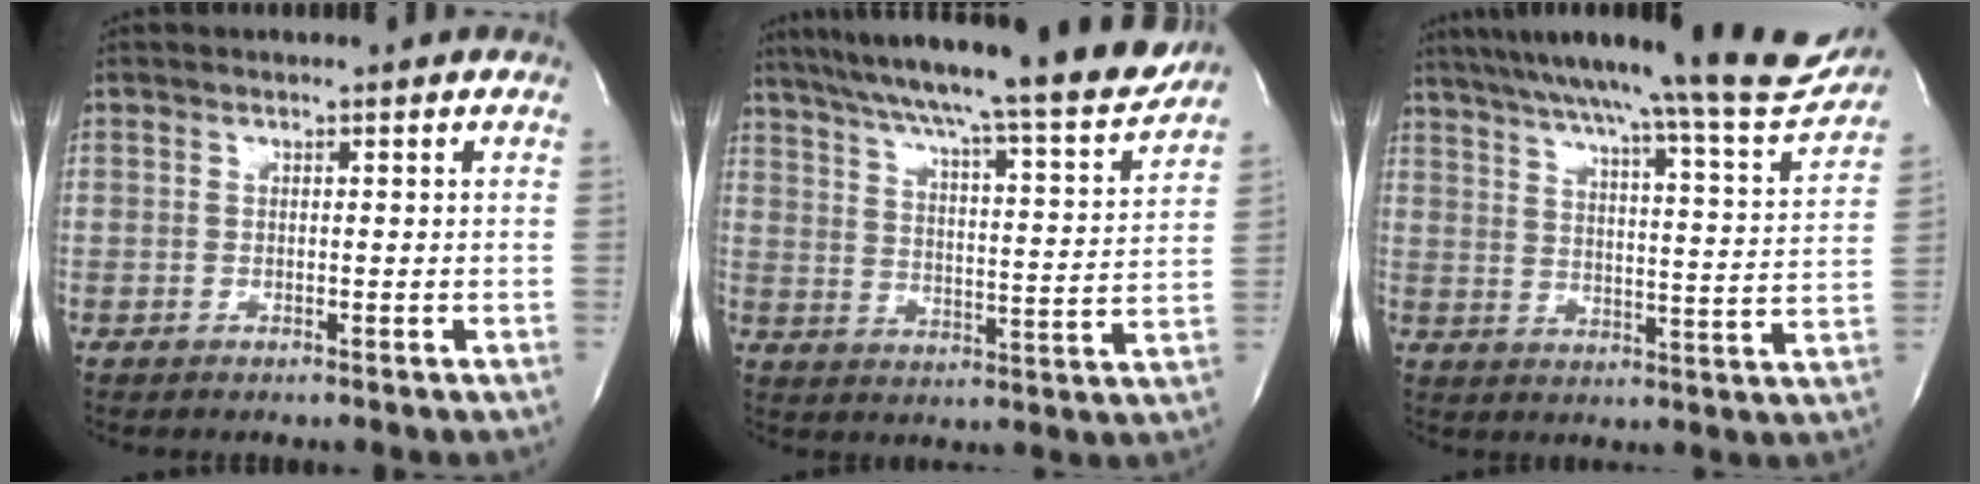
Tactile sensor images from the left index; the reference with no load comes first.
{"total": 22.8, "force": [20.4, 0.2, 10.2], "torque": [-0.167, -0.038, 0.280]}
{"total": 23.4, "force": [21.0, -0.1, 10.2], "torque": [-0.158, -0.052, 0.275]}